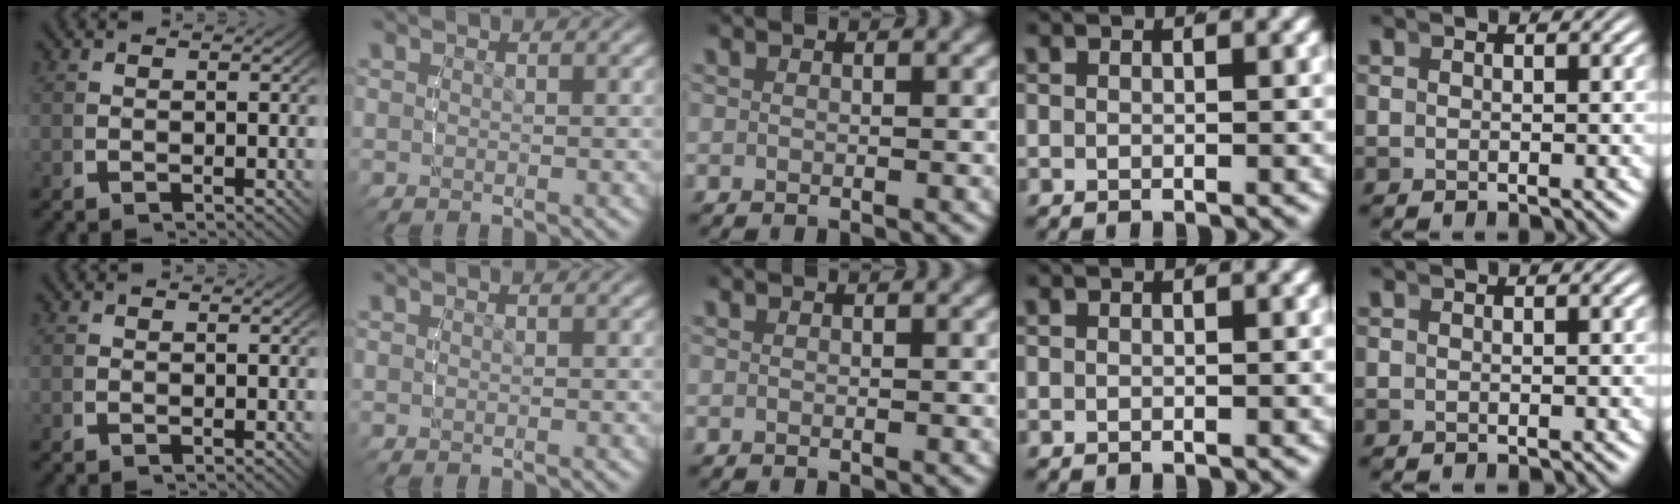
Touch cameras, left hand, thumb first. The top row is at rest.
{}